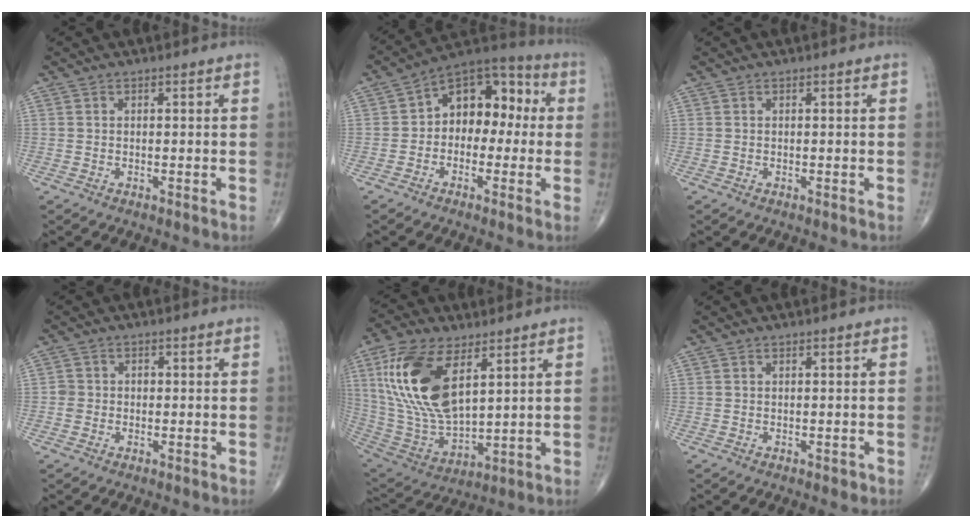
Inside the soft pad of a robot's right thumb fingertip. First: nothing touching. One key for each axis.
{"total": 12.6, "fx": 0.4, "fy": 8.7, "fz": 9.2, "tx": -0.088, "ty": 0.045, "tz": -0.014}
{"total": 0.0}
{"total": 2.1, "fx": -0.3, "fy": 2.0, "fz": 0.4, "tx": 0.008, "ty": 0.008, "tz": -0.008}
{"total": 20.4, "fx": 7.4, "fy": 9.9, "fz": 16.2, "tx": -0.321, "ty": -0.030, "tz": 0.148}
{"total": 0.5, "fx": -0.3, "fy": 0.3, "fz": 0.3, "tx": 0.000, "ty": 0.000, "tz": -0.003}